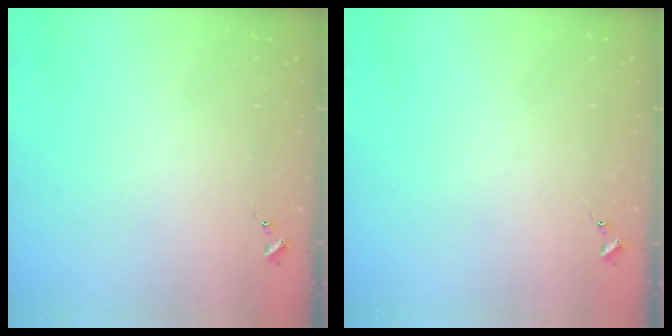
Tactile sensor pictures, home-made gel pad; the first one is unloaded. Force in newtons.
{"total": 0.0}